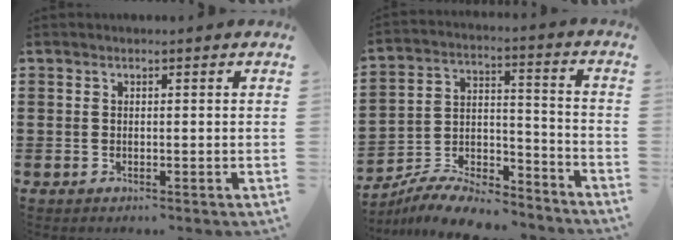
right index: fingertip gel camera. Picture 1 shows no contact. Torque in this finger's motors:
{"motor_torque": [0.71, 0.75, -0.14, -0.21]}